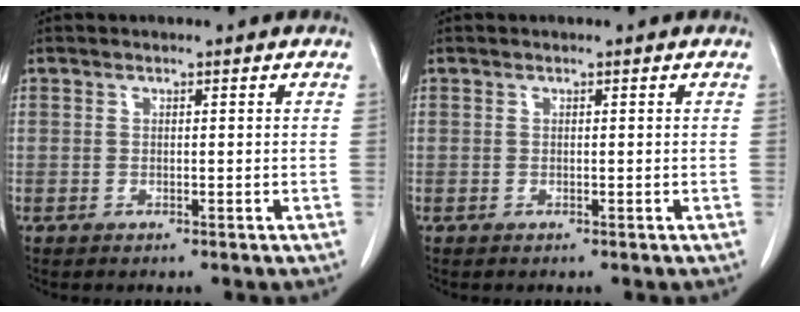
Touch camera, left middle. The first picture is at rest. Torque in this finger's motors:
{"motor_torque": [-0.02, 0.02, 0.02, 0.00]}